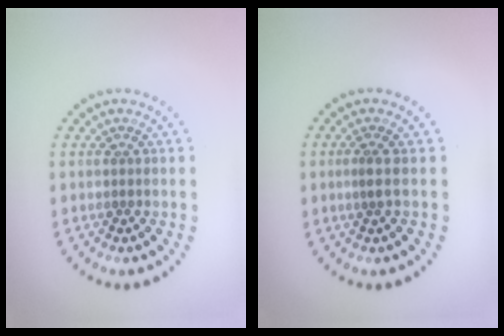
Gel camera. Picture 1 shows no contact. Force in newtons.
{"total": 0.9, "press": 0.7, "slide": 0.7}